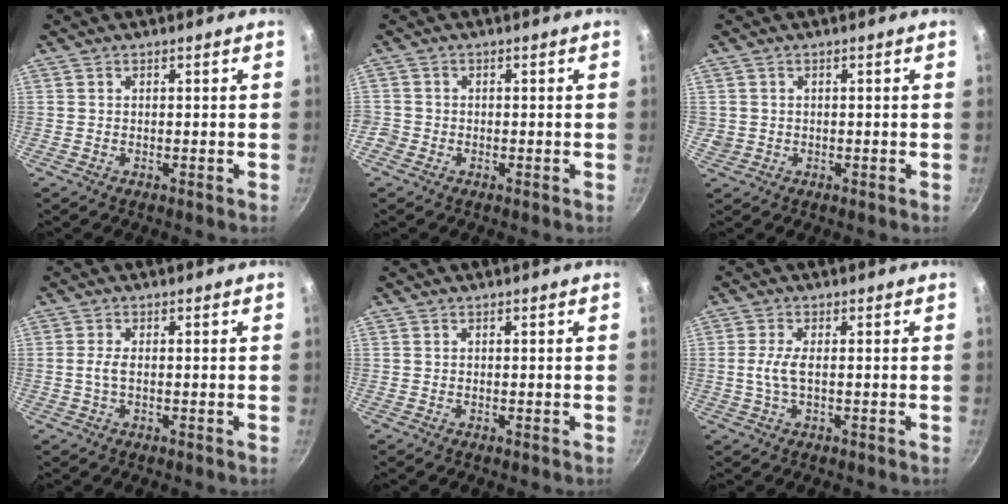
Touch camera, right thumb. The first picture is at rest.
{"total": 1.8, "force": [-1.0, 1.4, 0.3], "torque": [-0.007, 0.003, -0.022]}
{"total": 1.6, "force": [0.1, 1.6, 0.4], "torque": [-0.010, 0.005, 0.008]}
{"total": 2.2, "force": [-0.2, 0.8, 2.0], "torque": [-0.050, 0.003, -0.008]}
{"total": 0.0}
{"total": 3.7, "force": [-0.2, 1.1, 3.5], "torque": [-0.088, 0.003, -0.007]}